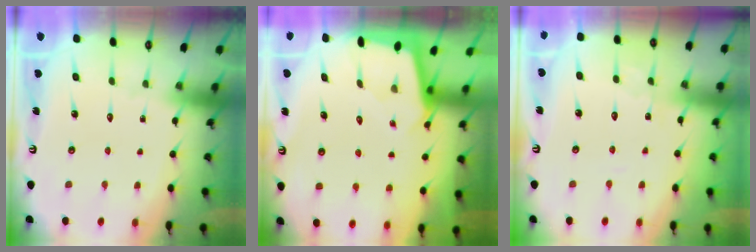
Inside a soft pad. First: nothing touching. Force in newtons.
{"total": 1.7, "press": 1.7, "slide": 0.2}
{"total": 2.2, "press": 2.2, "slide": 0.3}